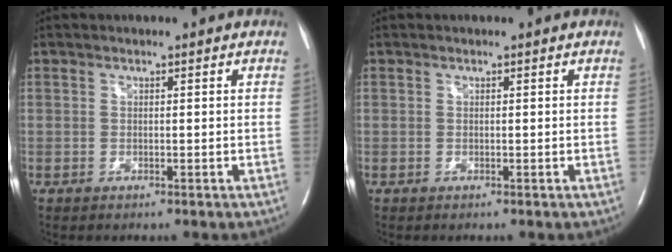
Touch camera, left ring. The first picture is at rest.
{"total": 0.0}